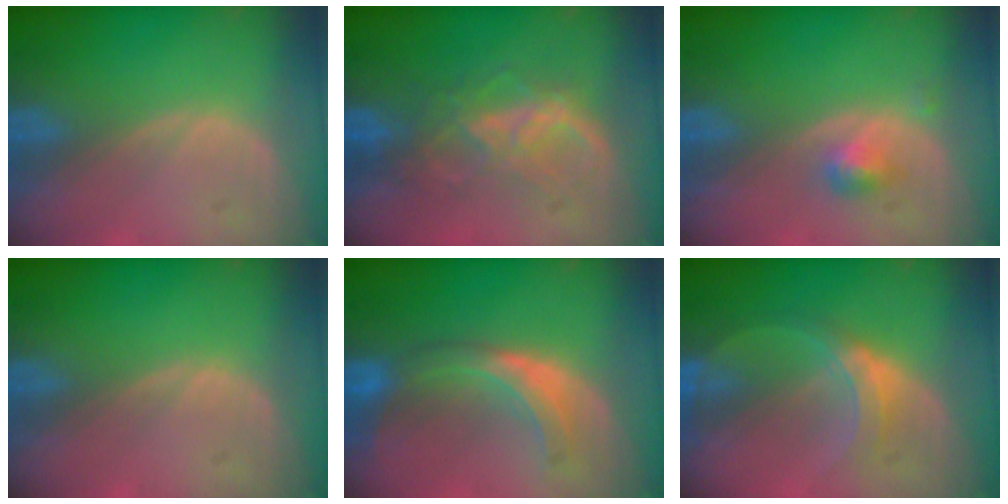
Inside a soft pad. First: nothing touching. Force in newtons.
{"total": 6.4, "press": 6.4, "slide": 0.8}
{"total": 2.2, "press": 2.2, "slide": 0.2}
{"total": 0.0}
{"total": 7.0, "press": 6.8, "slide": 1.6}
{"total": 5.4, "press": 5.0, "slide": 2.0}